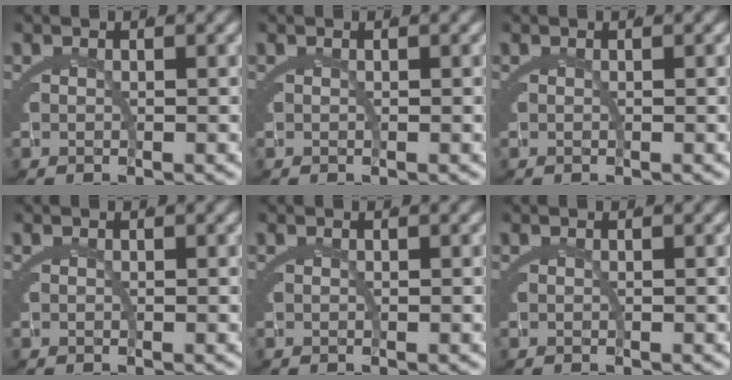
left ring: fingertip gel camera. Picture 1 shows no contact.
{"total": 0.0}
{"total": 0.0}
{"total": 0.0}
{"total": 0.0}
{"total": 0.0}